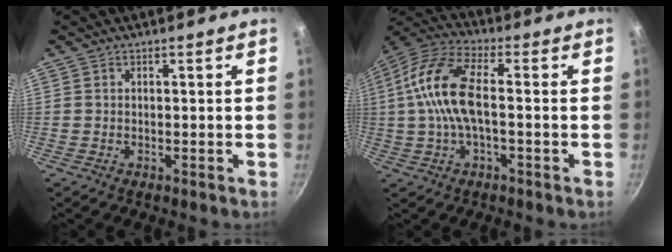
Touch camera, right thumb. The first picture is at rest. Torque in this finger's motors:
{"motor_torque": [-0.88, 1.34, 1.78, -0.21, 0.21]}